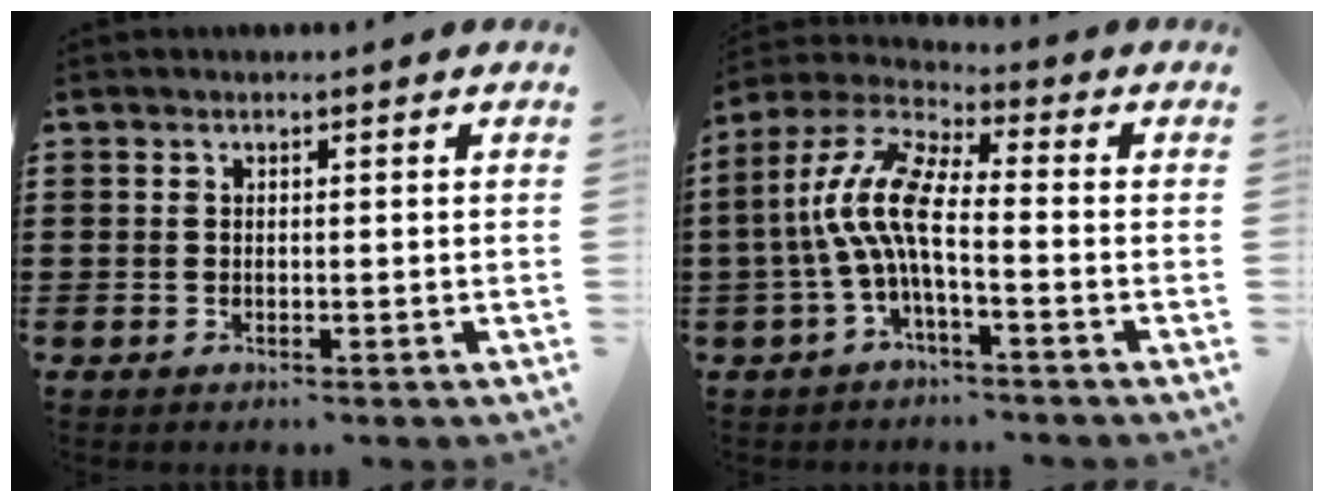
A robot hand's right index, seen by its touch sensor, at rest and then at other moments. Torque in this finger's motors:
{"motor_torque": [1.38, -0.76, 0.99, 0.21]}